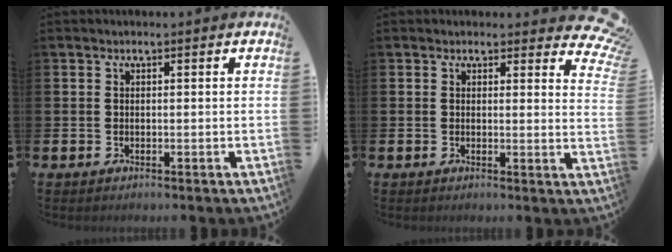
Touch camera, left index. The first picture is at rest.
{"total": 2.5, "force": [2.2, 1.2, 0.5], "torque": [0.006, -0.017, 0.033]}